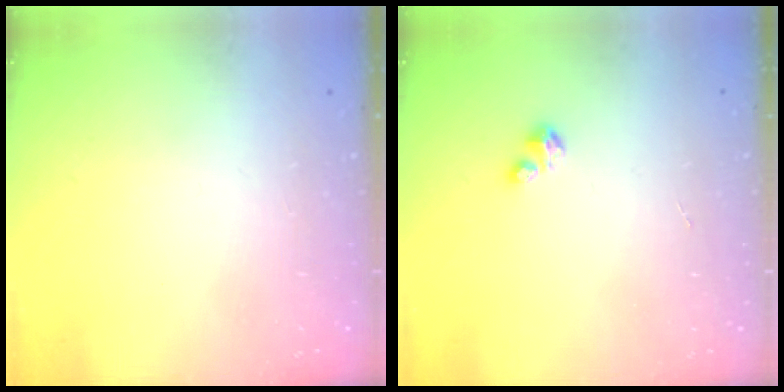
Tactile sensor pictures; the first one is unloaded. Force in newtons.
{"total": 1.7, "press": 1.7, "slide": 0.2}